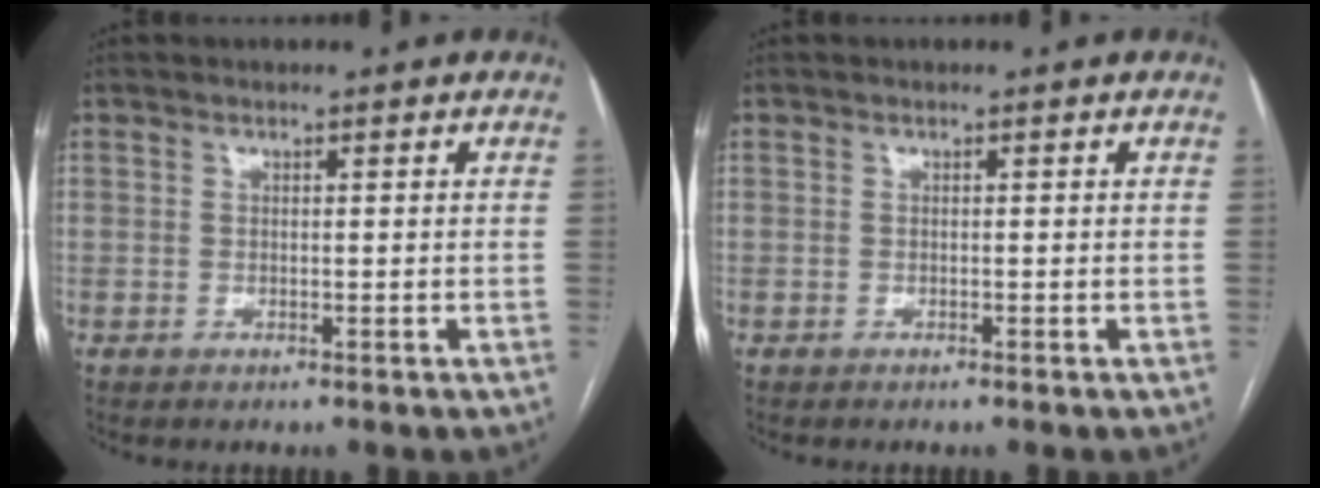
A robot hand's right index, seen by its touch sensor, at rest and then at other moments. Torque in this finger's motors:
{"motor_torque": [-0.09, -0.03, -0.06, -0.01]}